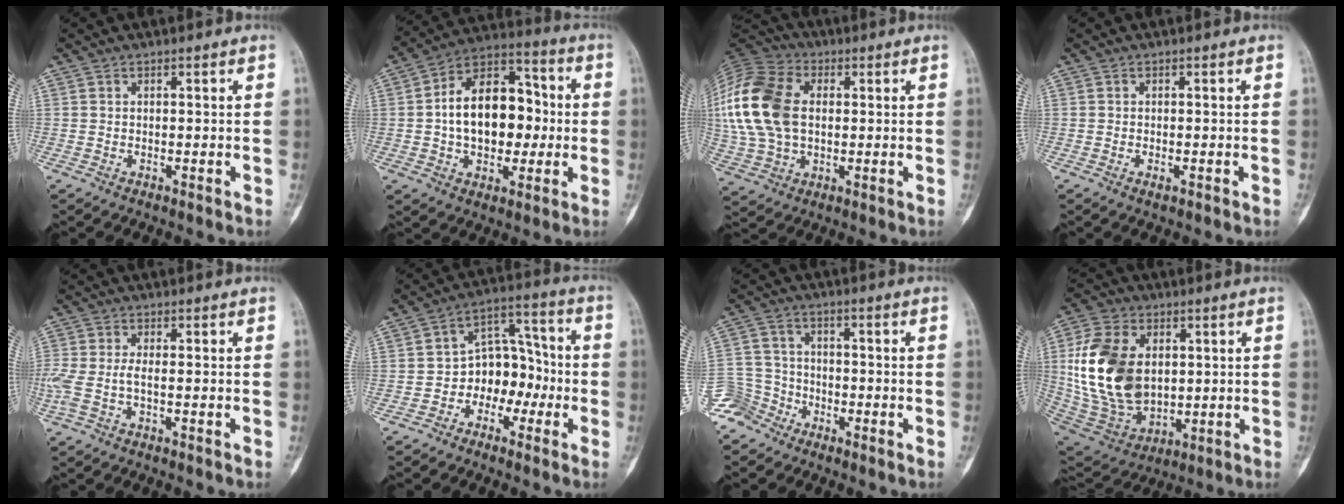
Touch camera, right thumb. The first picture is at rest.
{"total": 17.9, "force": [-0.2, 11.7, 13.5], "torque": [-0.177, 0.037, -0.008]}
{"total": 20.8, "force": [2.2, 13.9, 15.3], "torque": [-0.347, 0.008, 0.041]}
{"total": 1.0, "force": [-0.5, 0.4, 0.8], "torque": [-0.012, 0.000, -0.007]}
{"total": 4.5, "force": [-0.9, 1.7, 4.1], "torque": [-0.118, 0.008, -0.019]}
{"total": 10.0, "force": [-2.9, 7.5, 5.9], "torque": [-0.047, 0.050, -0.060]}
{"total": 6.5, "force": [-4.8, 4.4, -0.3], "torque": [0.028, 0.036, -0.107]}
{"total": 20.5, "force": [2.6, 13.7, 15.0], "torque": [-0.286, -0.014, 0.065]}